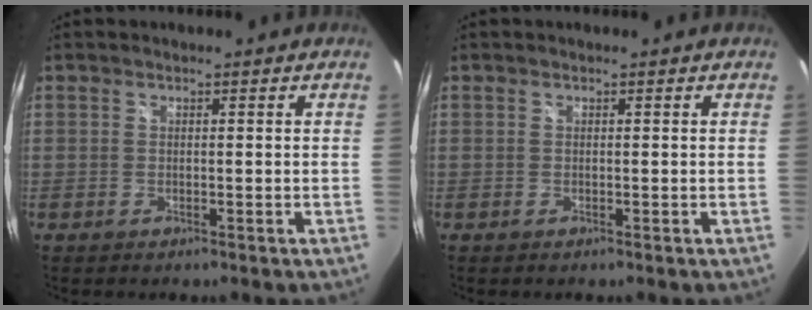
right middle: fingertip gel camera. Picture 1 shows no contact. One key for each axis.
{"total": 0.0}